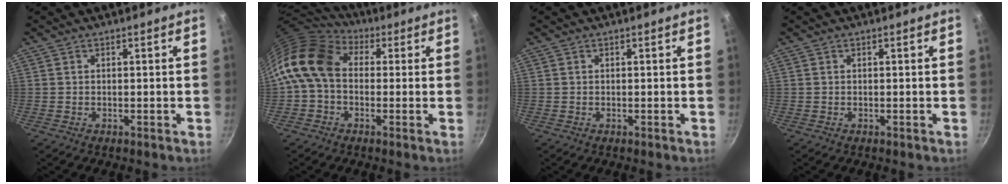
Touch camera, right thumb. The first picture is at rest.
{"total": 13.3, "force": [1.2, 10.0, 8.8], "torque": [-0.148, 0.023, -0.001]}
{"total": 0.0}
{"total": 0.0}